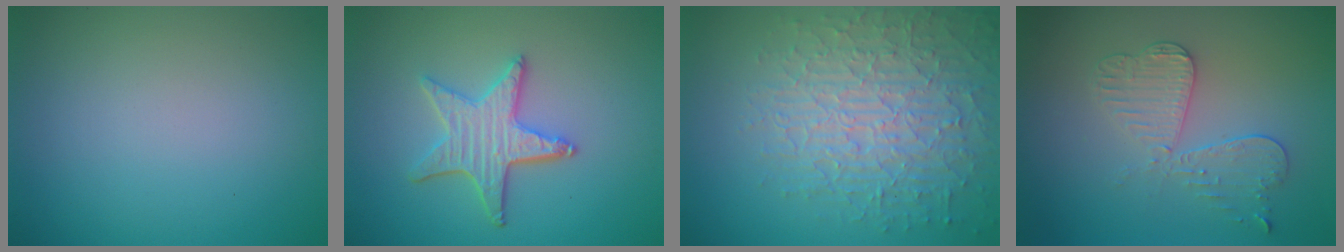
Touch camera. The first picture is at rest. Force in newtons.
{"total": 4.2, "press": 3.7, "slide": 2.1}
{"total": 7.3, "press": 5.3, "slide": 4.9}
{"total": 3.7, "press": 3.3, "slide": 1.8}